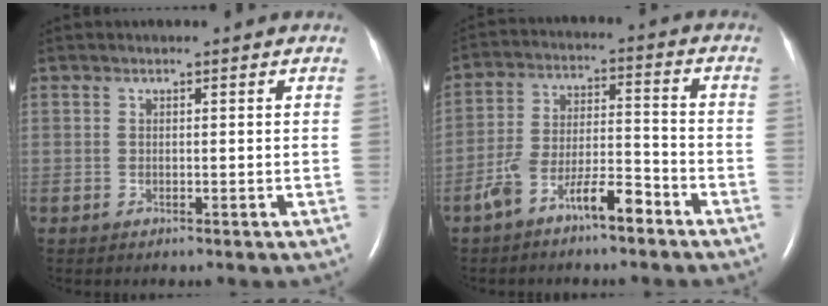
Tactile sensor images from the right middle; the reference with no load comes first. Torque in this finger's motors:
{"motor_torque": [1.15, -0.99, 0.49, 0.10]}